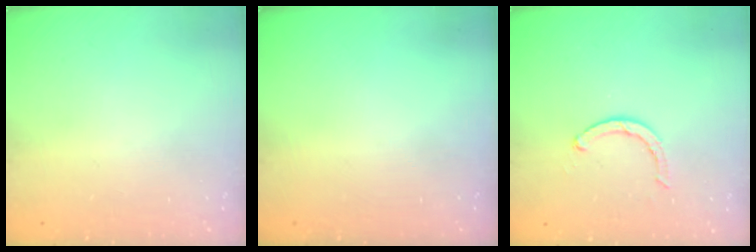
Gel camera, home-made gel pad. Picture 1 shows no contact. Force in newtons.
{"total": 0.0}
{"total": 3.5, "press": 3.4, "slide": 0.7}